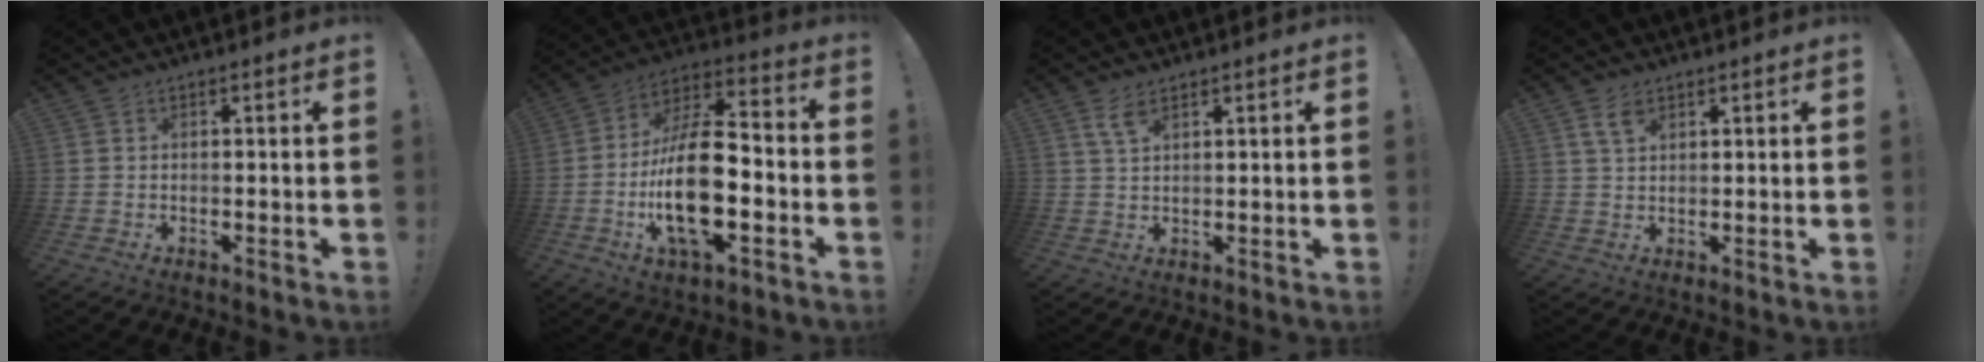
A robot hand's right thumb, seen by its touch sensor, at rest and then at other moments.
{"total": 21.1, "force": [-4.7, 9.5, 18.2], "torque": [-0.346, 0.018, -0.079]}
{"total": 4.0, "force": [2.4, 1.4, 2.9], "torque": [-0.052, -0.007, 0.042]}
{"total": 4.2, "force": [2.3, 2.2, 2.7], "torque": [-0.047, -0.004, 0.043]}